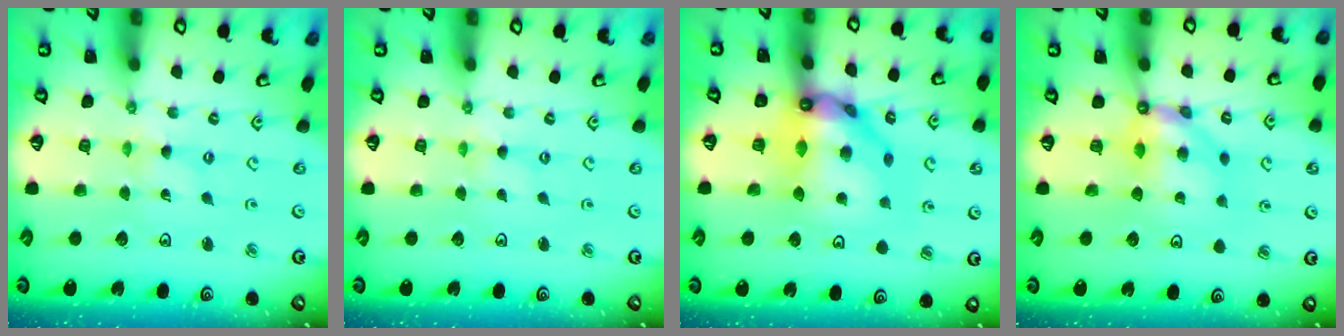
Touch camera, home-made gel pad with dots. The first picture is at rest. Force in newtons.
{"total": 0.0}
{"total": 15.2, "press": 15.1, "slide": 1.4}
{"total": 7.3, "press": 7.2, "slide": 0.6}